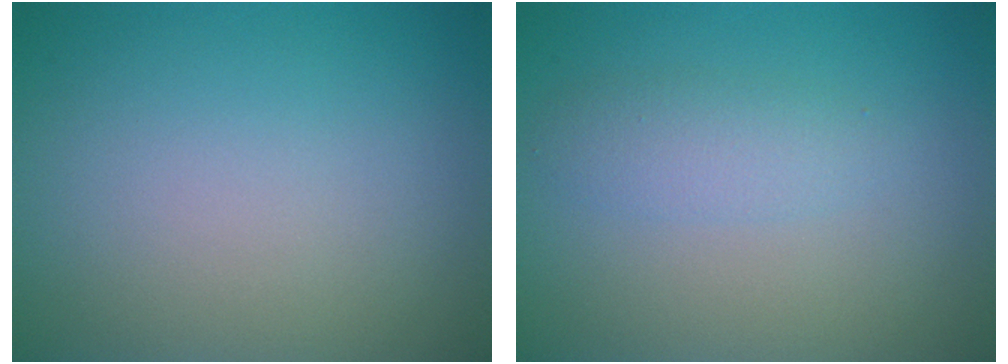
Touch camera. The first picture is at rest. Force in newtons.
{"total": 2.0, "press": 2.0, "slide": 0.0}